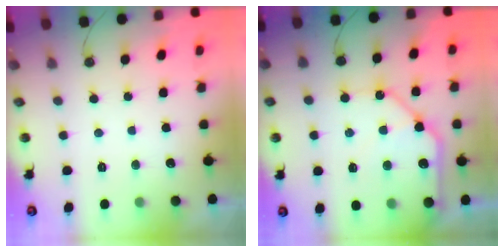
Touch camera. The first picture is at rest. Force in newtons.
{"total": 15.6, "press": 15.5, "slide": 1.9}